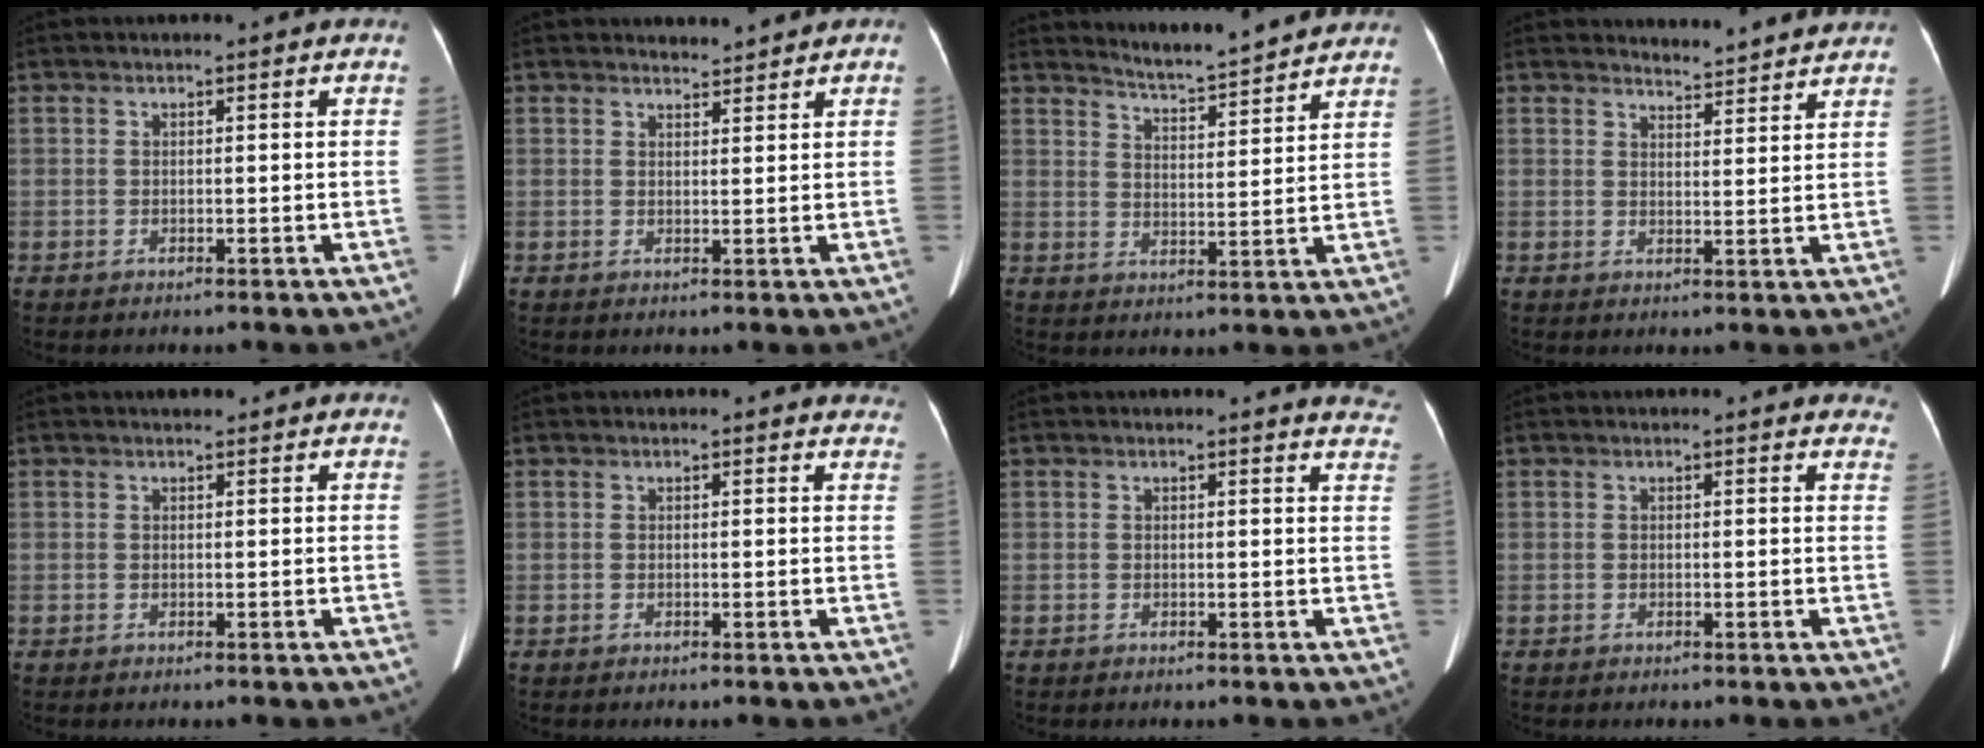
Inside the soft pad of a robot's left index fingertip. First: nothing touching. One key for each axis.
{"total": 1.7, "fx": 1.6, "fy": 0.1, "fz": -0.2, "tx": -0.004, "ty": 0.004, "tz": 0.029}
{"total": 9.2, "fx": 8.9, "fy": 0.0, "fz": 2.0, "tx": -0.045, "ty": 0.006, "tz": 0.129}
{"total": 4.9, "fx": 4.8, "fy": 0.3, "fz": 0.1, "tx": -0.014, "ty": 0.005, "tz": 0.061}
{"total": 2.0, "fx": 1.7, "fy": 0.8, "fz": 0.8, "tx": -0.009, "ty": 0.014, "tz": 0.021}
{"total": 4.0, "fx": 3.8, "fy": 1.3, "fz": 0.2, "tx": 0.012, "ty": -0.011, "tz": 0.015}
{"total": 4.9, "fx": 4.8, "fy": 0.7, "fz": 0.7, "tx": 0.005, "ty": -0.026, "tz": 0.019}
{"total": 5.7, "fx": 5.3, "fy": 1.8, "fz": 1.0, "tx": 0.015, "ty": -0.010, "tz": 0.026}